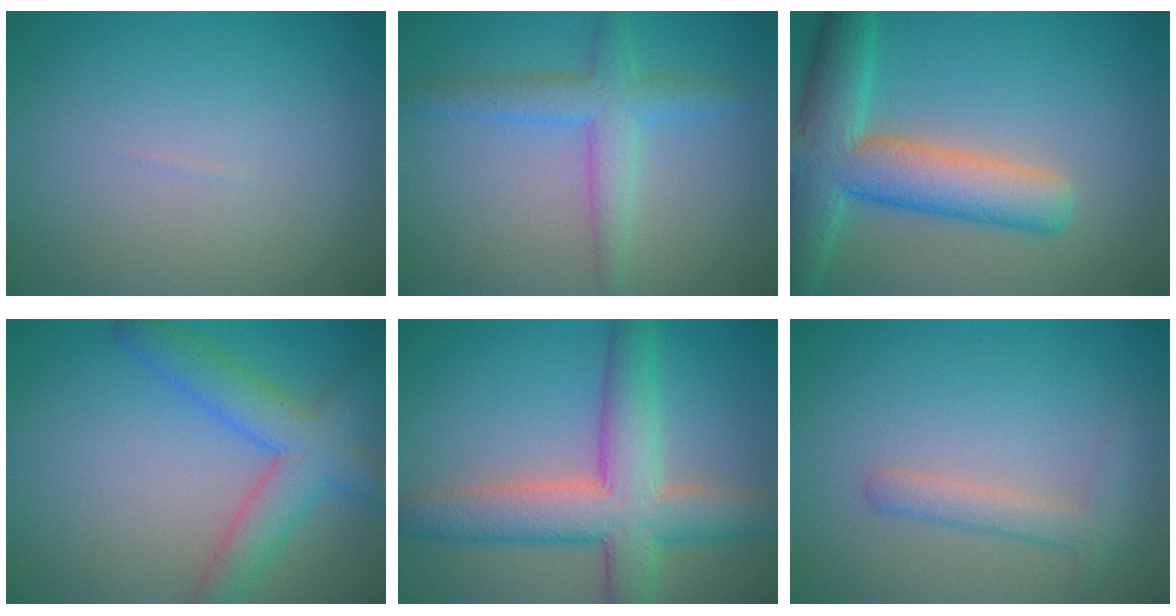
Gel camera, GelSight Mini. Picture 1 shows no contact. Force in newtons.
{"total": 3.7, "press": 3.7, "slide": 0.0}
{"total": 8.6, "press": 8.6, "slide": 0.6}
{"total": 5.7, "press": 5.7, "slide": 0.2}
{"total": 8.0, "press": 8.0, "slide": 0.3}
{"total": 2.2, "press": 2.2, "slide": 0.2}